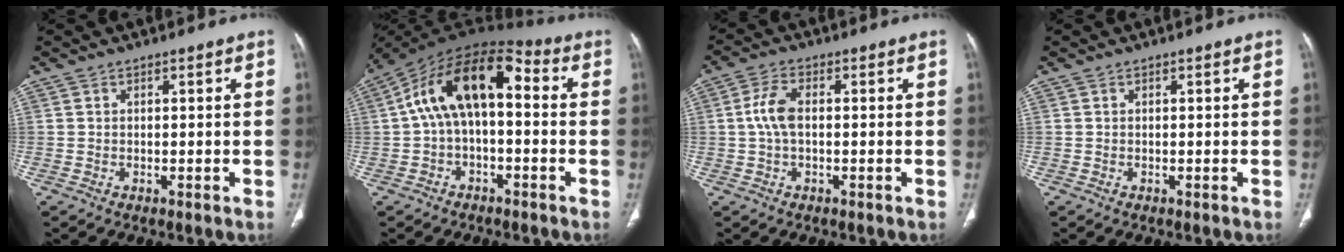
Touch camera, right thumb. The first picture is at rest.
{"total": 14.6, "force": [1.2, 7.7, 12.4], "torque": [-0.202, 0.053, 0.007]}
{"total": 5.1, "force": [0.1, 2.6, 4.4], "torque": [-0.104, 0.013, 0.000]}
{"total": 0.0}